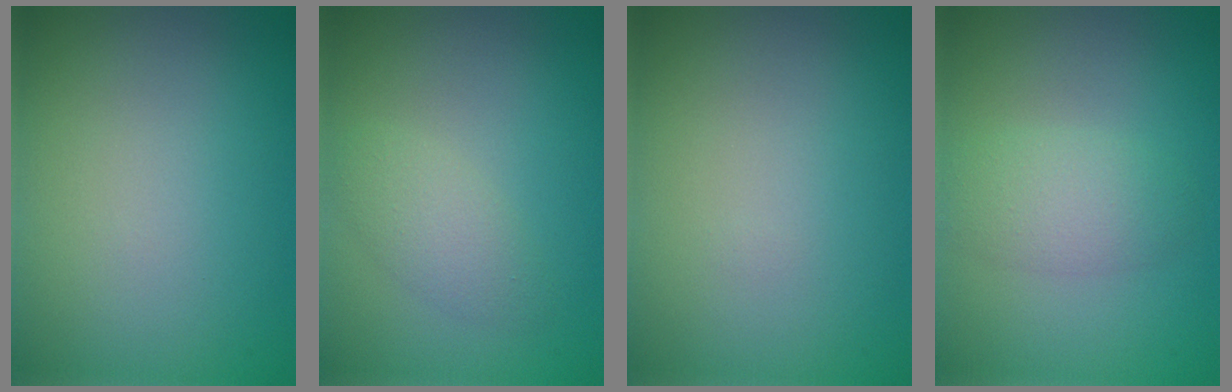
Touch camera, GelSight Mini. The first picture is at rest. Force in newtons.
{"total": 2.1, "press": 2.1, "slide": 0.2}
{"total": 0.0}
{"total": 2.8, "press": 2.8, "slide": 0.2}